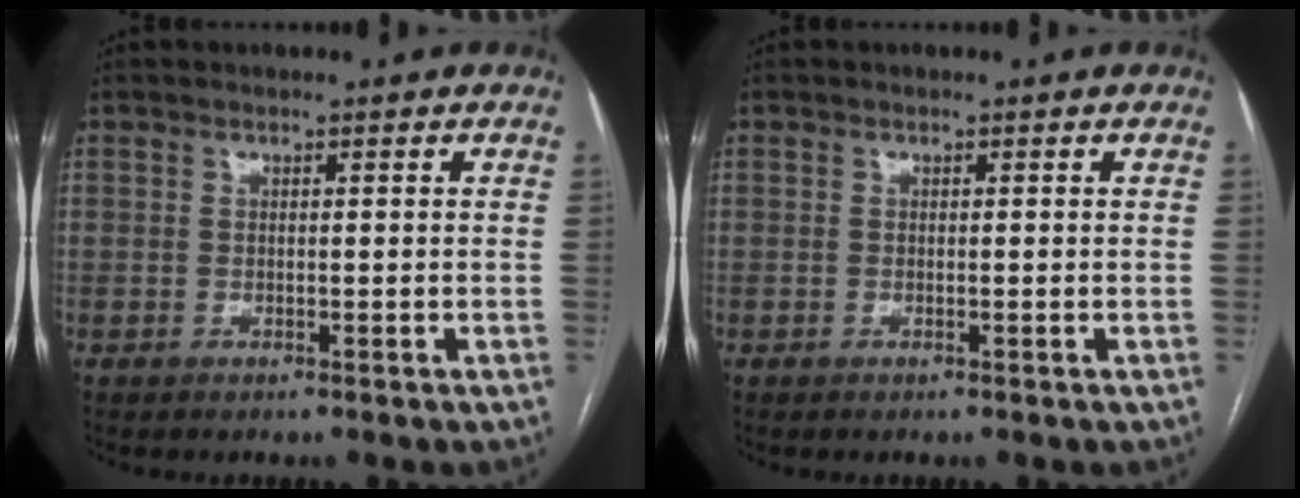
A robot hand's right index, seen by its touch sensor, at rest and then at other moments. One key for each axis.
{"total": 0.0}